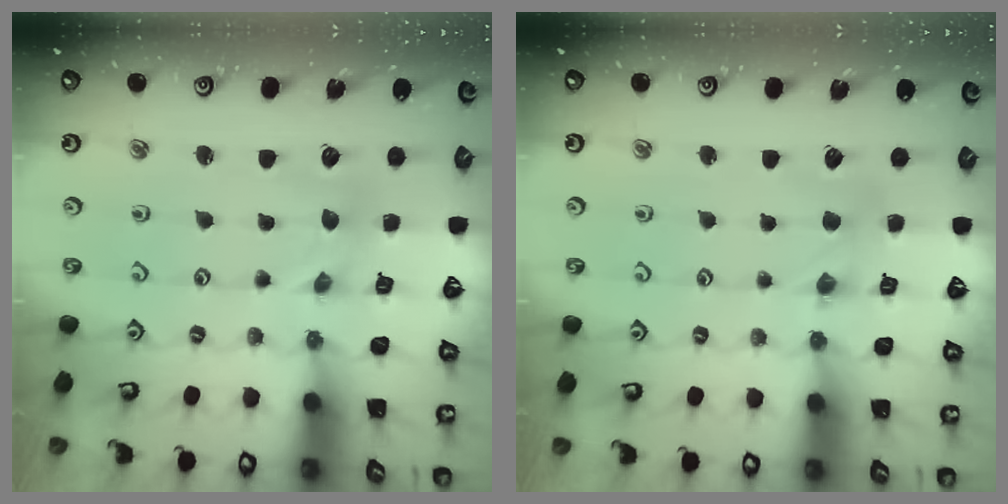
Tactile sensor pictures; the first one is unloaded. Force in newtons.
{"total": 2.5, "press": 2.4, "slide": 0.4}